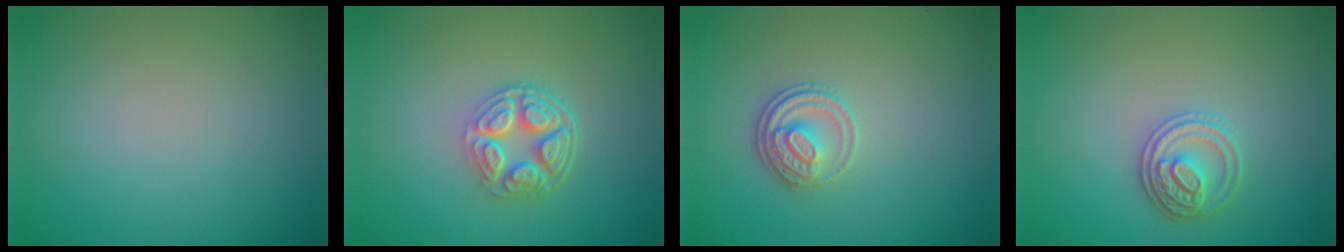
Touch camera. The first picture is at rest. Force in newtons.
{"total": 5.1, "press": 3.7, "slide": 3.5}
{"total": 2.7, "press": 2.5, "slide": 1.0}
{"total": 2.9, "press": 2.8, "slide": 0.7}